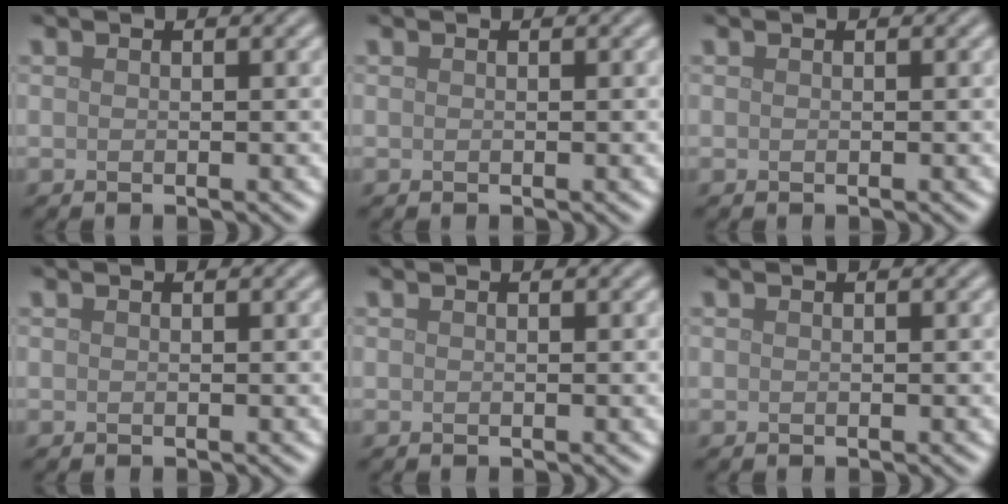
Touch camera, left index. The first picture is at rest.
{"total": 0.0}
{"total": 0.0}
{"total": 0.0}
{"total": 0.0}
{"total": 0.0}